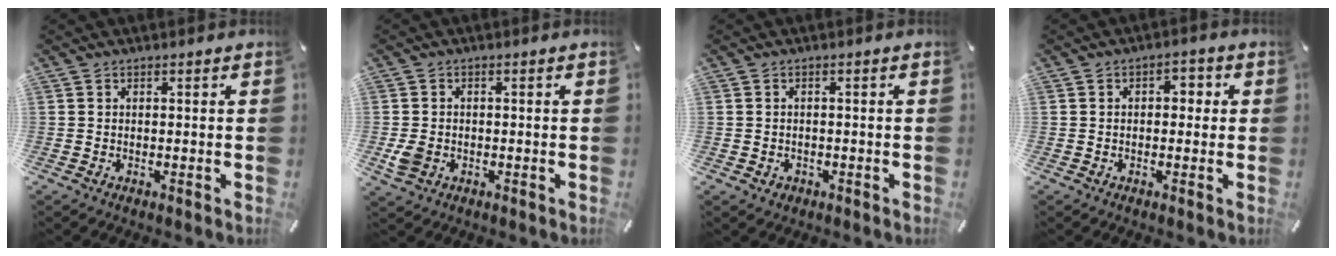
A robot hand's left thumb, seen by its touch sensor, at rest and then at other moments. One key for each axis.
{"total": 3.6, "fx": -0.9, "fy": 3.1, "fz": 1.8, "tx": -0.027, "ty": 0.001, "tz": -0.015}
{"total": 1.6, "fx": -0.4, "fy": 1.4, "fz": 0.4, "tx": -0.009, "ty": 0.006, "tz": -0.012}
{"total": 2.9, "fx": -0.5, "fy": 1.9, "fz": 2.1, "tx": -0.035, "ty": 0.010, "tz": -0.014}